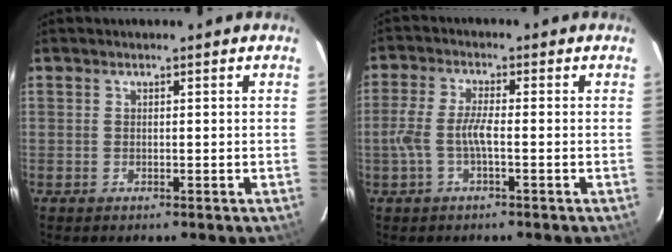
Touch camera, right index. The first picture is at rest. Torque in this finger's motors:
{"motor_torque": [0.93, -0.24, 0.44, 0.13]}